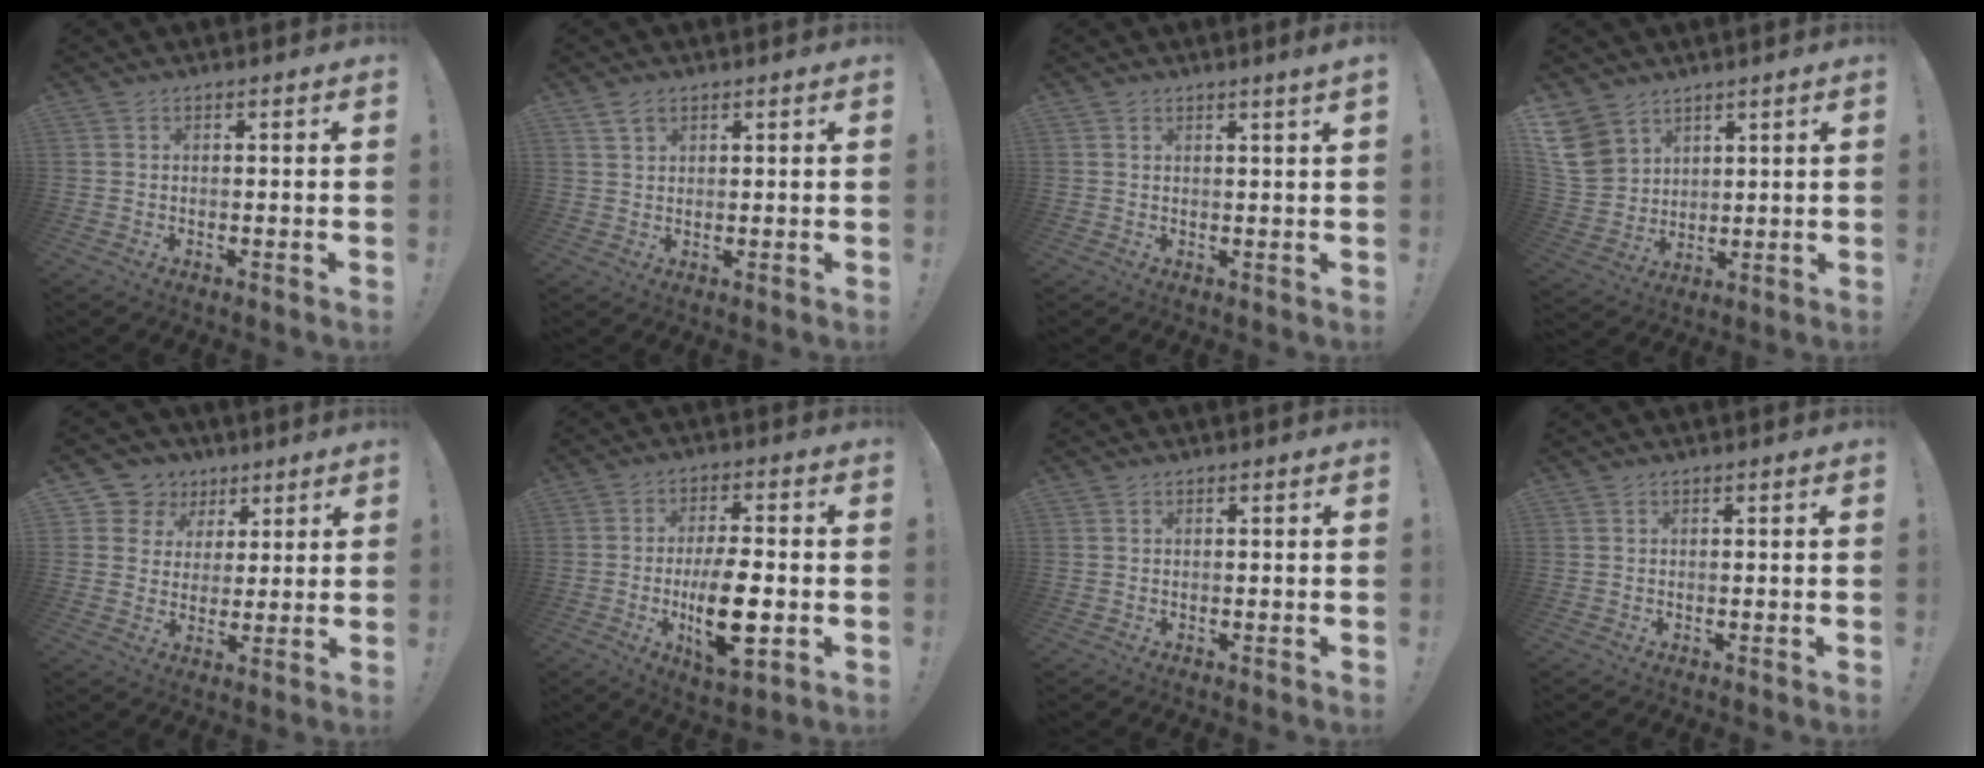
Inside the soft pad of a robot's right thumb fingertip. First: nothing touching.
{"total": 3.1, "force": [2.2, 1.6, 1.6], "torque": [-0.026, -0.007, 0.040]}
{"total": 1.8, "force": [1.2, -0.5, 1.2], "torque": [-0.017, -0.006, 0.018]}
{"total": 11.5, "force": [6.4, 8.6, 4.2], "torque": [-0.077, -0.042, 0.132]}
{"total": 8.6, "force": [3.3, 7.8, 1.7], "torque": [-0.034, -0.016, 0.071]}
{"total": 13.7, "force": [-3.3, 5.6, 12.0], "torque": [-0.213, 0.006, -0.054]}
{"total": 0.0}
{"total": 0.0}